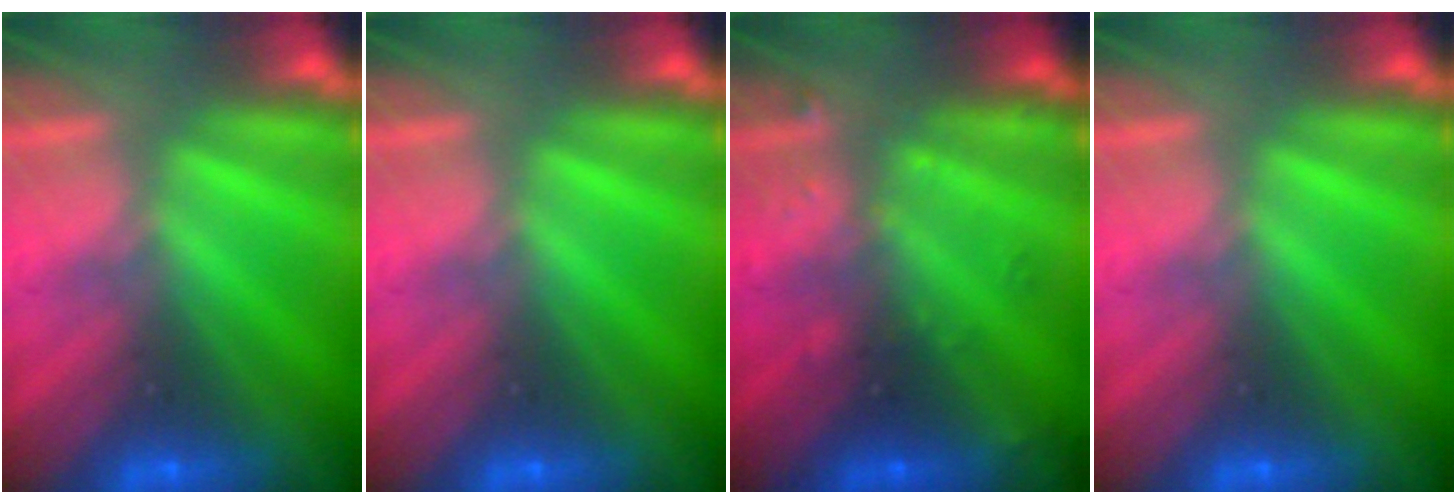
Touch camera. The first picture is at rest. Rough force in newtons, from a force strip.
{"total": 0.0}
{"total": 2.4}
{"total": 0.0}